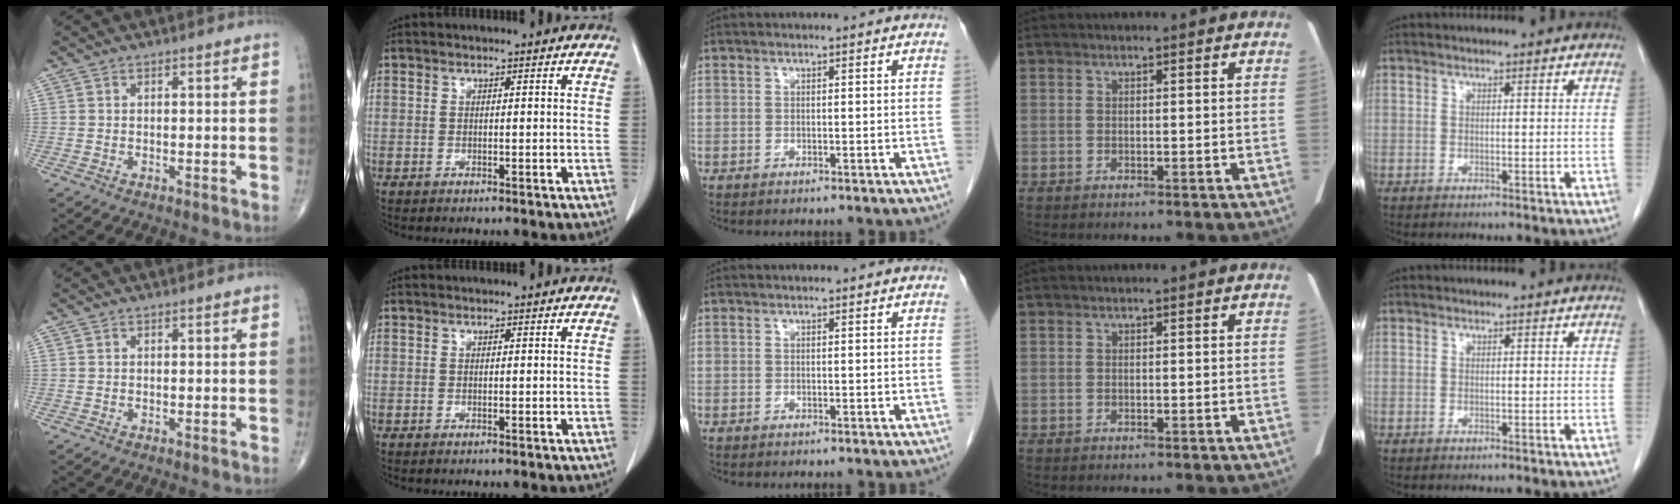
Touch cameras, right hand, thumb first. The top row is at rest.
{}